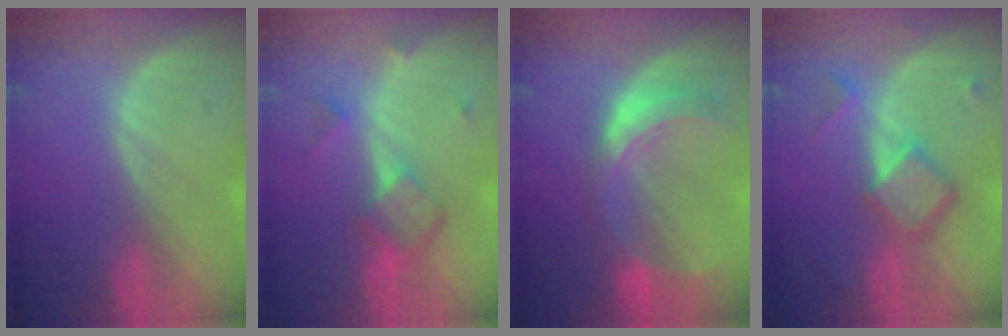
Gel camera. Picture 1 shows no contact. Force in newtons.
{"total": 5.8, "press": 5.4, "slide": 2.2}
{"total": 7.8, "press": 6.9, "slide": 3.6}
{"total": 6.7, "press": 5.8, "slide": 3.5}